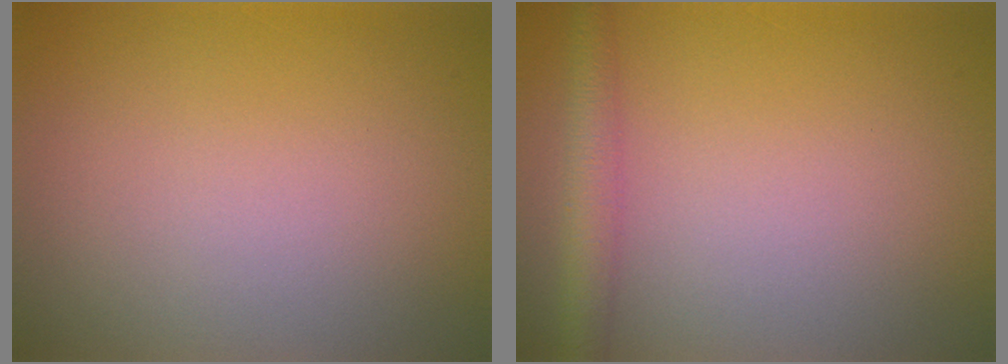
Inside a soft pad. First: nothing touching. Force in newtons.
{"total": 3.0, "press": 3.0, "slide": 0.1}